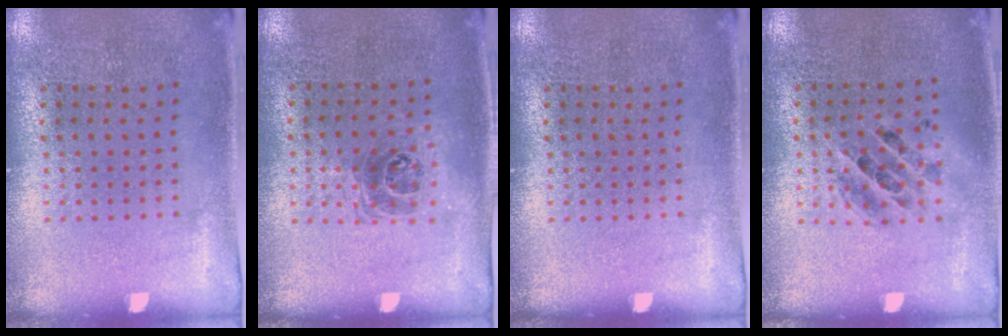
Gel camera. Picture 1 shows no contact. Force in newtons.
{"total": 1.0, "press": 1.0, "slide": 0.4}
{"total": 0.0}
{"total": 1.3, "press": 1.1, "slide": 0.5}